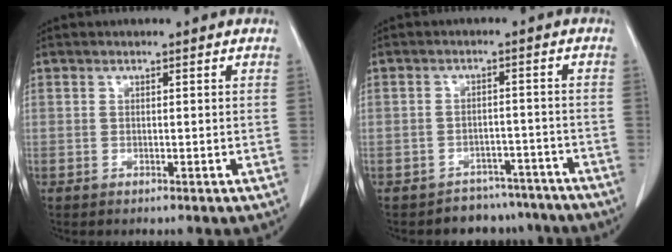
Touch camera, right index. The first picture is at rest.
{"total": 8.1, "force": [-7.0, 4.1, -0.4], "torque": [0.033, 0.044, -0.097]}